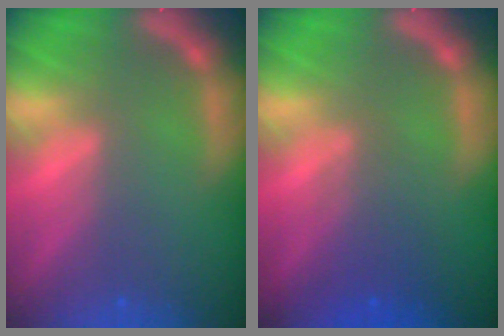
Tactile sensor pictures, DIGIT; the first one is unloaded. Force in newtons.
{"total": 3.0}